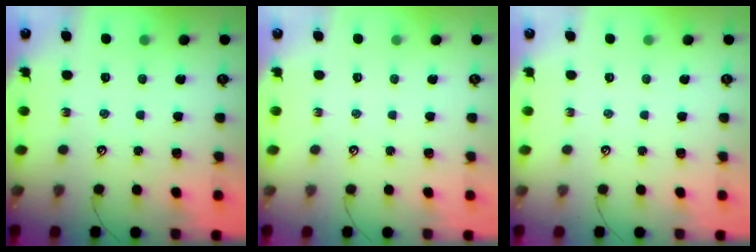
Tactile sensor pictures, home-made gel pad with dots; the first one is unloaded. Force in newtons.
{"total": 0.0}
{"total": 0.0}